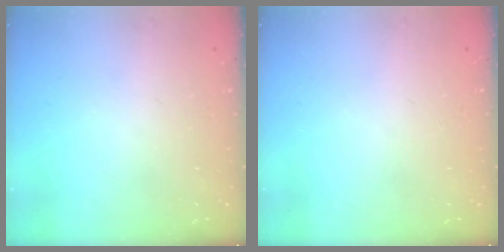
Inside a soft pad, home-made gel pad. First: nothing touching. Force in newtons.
{"total": 0.0}